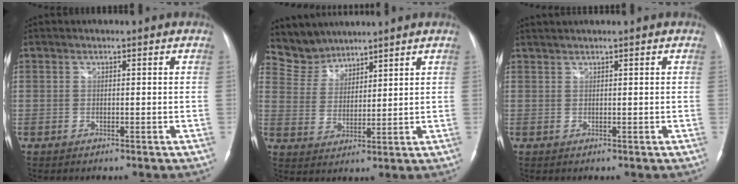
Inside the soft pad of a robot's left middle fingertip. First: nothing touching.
{"total": 5.9, "force": [5.6, 1.8, -0.4], "torque": [-0.001, 0.013, 0.123]}
{"total": 1.4, "force": [1.3, -0.2, 0.6], "torque": [-0.012, 0.013, 0.028]}